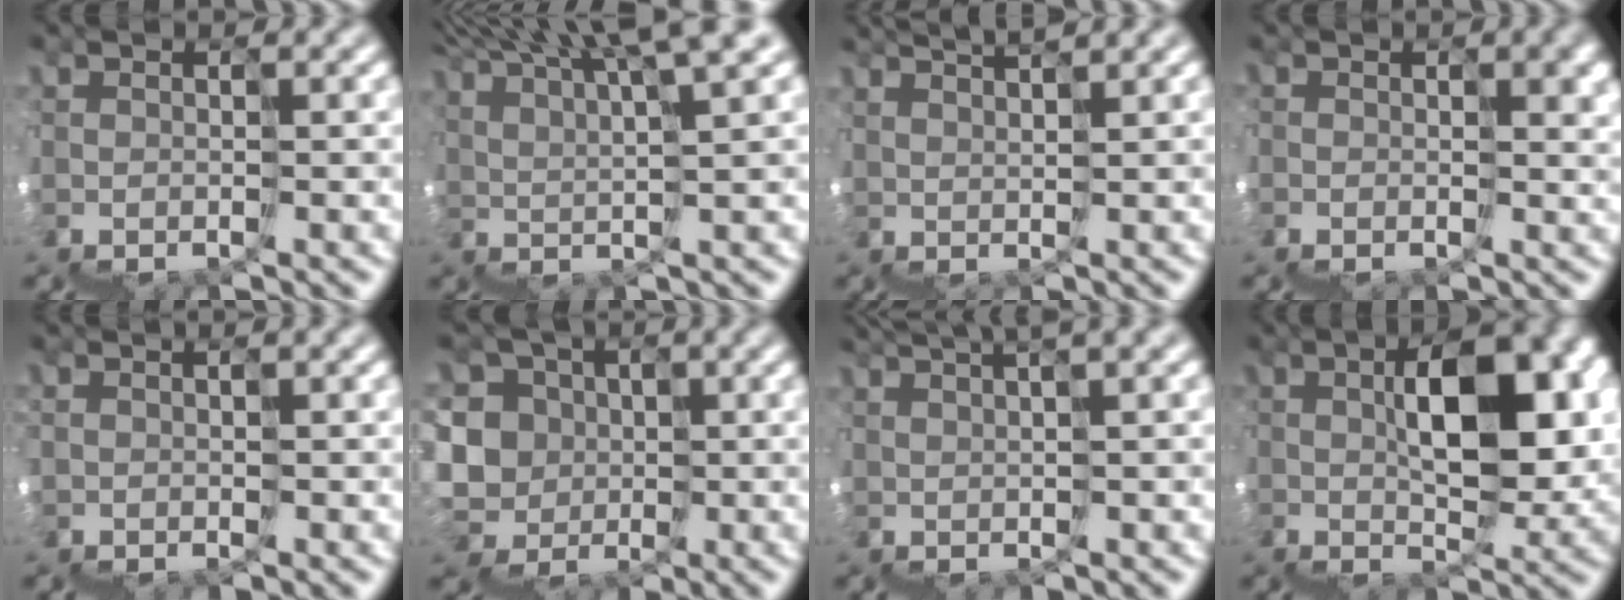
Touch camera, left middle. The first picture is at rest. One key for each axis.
{"total": 9.8, "fx": 8.4, "fy": 0.3, "fz": 5.1, "tx": -0.079, "ty": 0.065, "tz": 0.124}
{"total": 4.6, "fx": 4.5, "fy": -0.6, "fz": 0.1, "tx": 0.020, "ty": 0.045, "tz": 0.071}
{"total": 5.4, "fx": 0.8, "fy": 3.2, "fz": 4.2, "tx": -0.043, "ty": 0.006, "tz": 0.009}
{"total": 1.5, "fx": 0.6, "fy": -0.1, "fz": -1.4, "tx": 0.023, "ty": 0.012, "tz": 0.007}
{"total": 6.6, "fx": 0.7, "fy": 6.1, "fz": -2.4, "tx": 0.006, "ty": 0.044, "tz": -0.031}
{"total": 5.0, "fx": 4.6, "fy": 0.2, "fz": 2.1, "tx": -0.018, "ty": 0.044, "tz": 0.084}
{"total": 7.0, "fx": 2.8, "fy": 3.3, "fz": 5.5, "tx": -0.084, "ty": 0.038, "tz": 0.038}